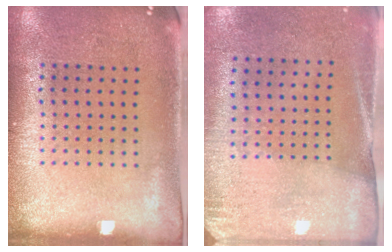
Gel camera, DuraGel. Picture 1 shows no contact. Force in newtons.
{"total": 2.7, "press": 2.4, "slide": 1.3}